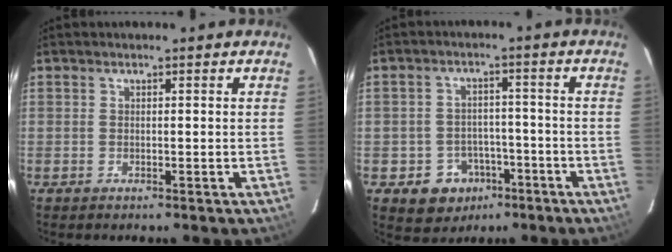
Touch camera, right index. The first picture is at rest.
{"total": 8.1, "force": [-4.3, 6.5, 2.0], "torque": [-0.048, 0.025, -0.044]}